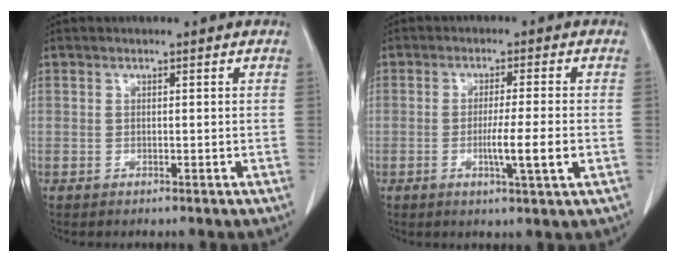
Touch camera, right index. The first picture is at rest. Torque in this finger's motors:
{"motor_torque": [1.13, -0.38, 0.57, 0.11]}